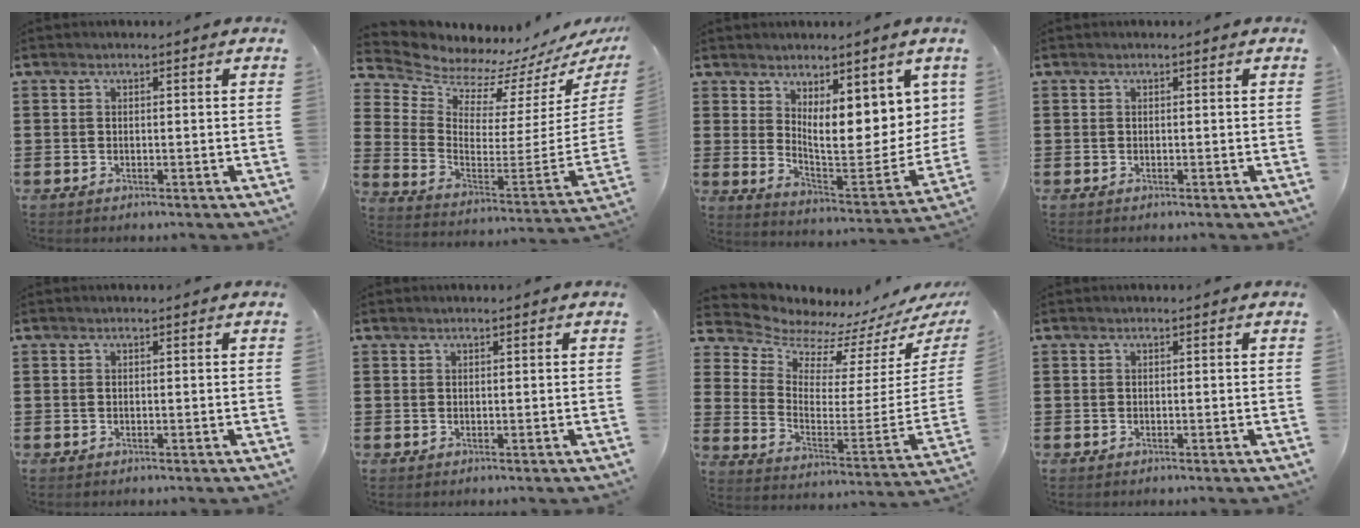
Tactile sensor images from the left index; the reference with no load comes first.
{"total": 5.6, "force": [5.6, 0.8, 0.1], "torque": [-0.036, -0.079, 0.091]}
{"total": 7.7, "force": [4.4, 2.5, 5.8], "torque": [-0.105, -0.048, 0.075]}
{"total": 0.0}
{"total": 0.0}
{"total": 0.6, "force": [0.4, 0.4, 0.0], "torque": [-0.001, 0.003, 0.008]}
{"total": 6.0, "force": [5.8, 1.3, 0.3], "torque": [-0.042, -0.075, 0.097]}
{"total": 0.0}